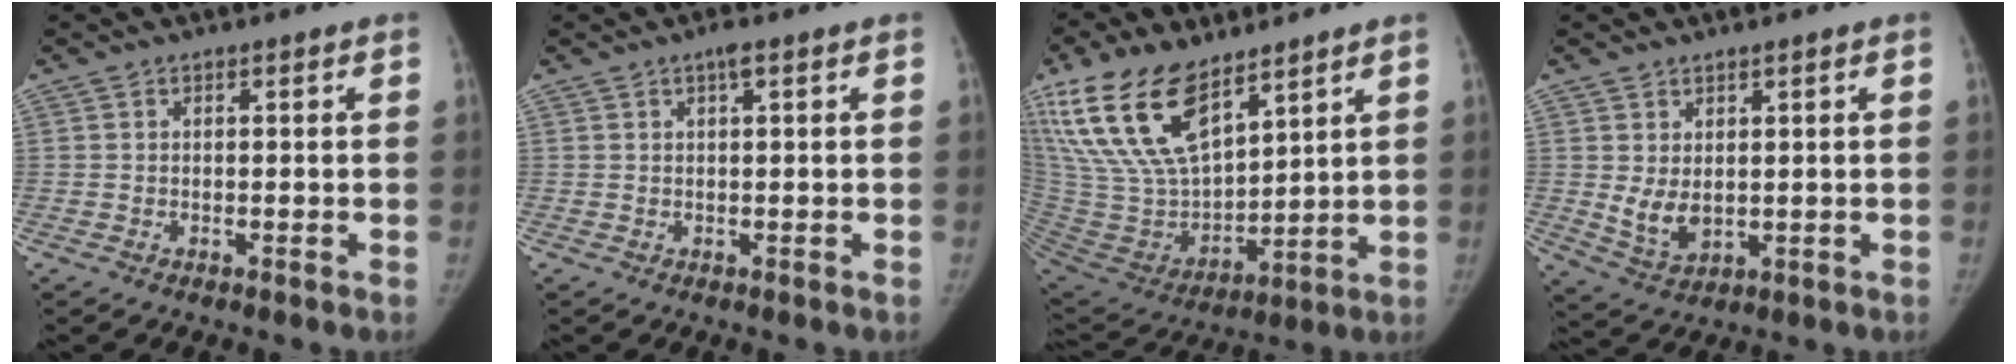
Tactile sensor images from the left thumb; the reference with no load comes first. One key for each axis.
{"total": 1.5, "fx": 0.7, "fy": 0.2, "fz": 1.3, "tx": -0.026, "ty": 0.004, "tz": 0.011}
{"total": 22.8, "fx": 14.2, "fy": 10.5, "fz": 14.5, "tx": -0.281, "ty": -0.049, "tz": 0.281}
{"total": 5.2, "fx": 0.9, "fy": 3.2, "fz": 4.0, "tx": -0.063, "ty": -0.016, "tz": 0.032}